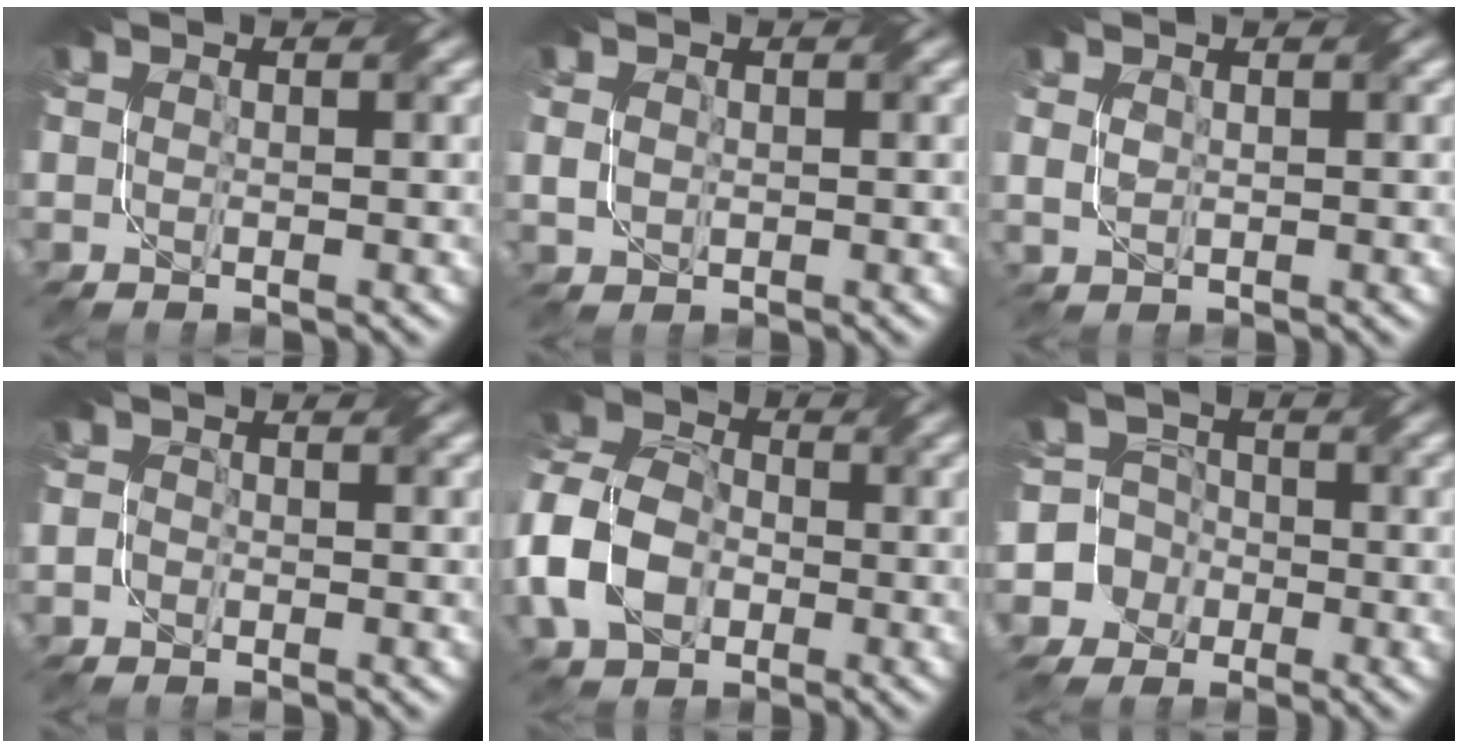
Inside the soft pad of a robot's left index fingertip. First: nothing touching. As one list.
[{"total": 1.3, "force": [-0.2, 0.9, 0.9], "torque": [-0.025, -0.001, -0.001]}, {"total": 0.7, "force": [0.0, 0.3, 0.6], "torque": [-0.018, 0.000, 0.005]}, {"total": 1.0, "force": [-0.7, 0.6, 0.3], "torque": [-0.001, 0.003, -0.019]}, {"total": 7.8, "force": [-2.9, 5.4, 4.9], "torque": [-0.109, 0.009, -0.074]}, {"total": 7.1, "force": [-2.8, 6.5, 0.6], "torque": [-0.015, 0.016, -0.080]}]